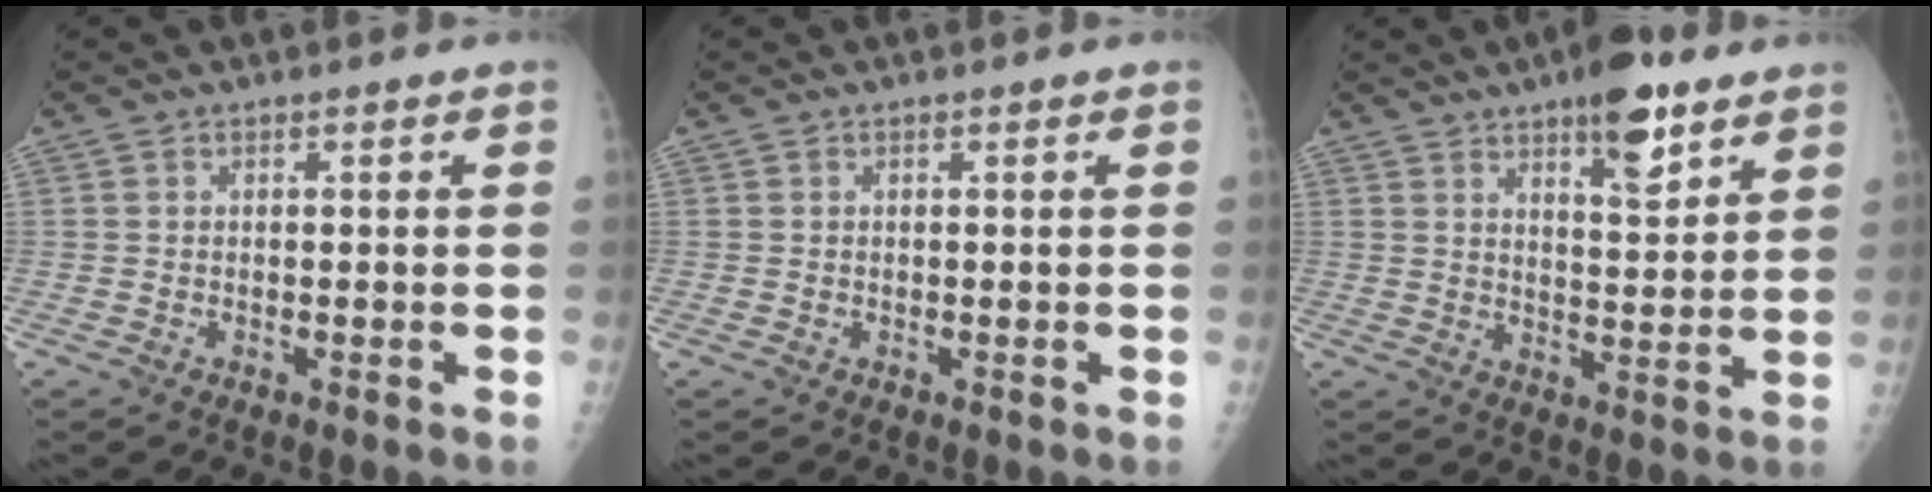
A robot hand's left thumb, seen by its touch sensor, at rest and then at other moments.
{"total": 0.0}
{"total": 9.9, "force": [6.2, 3.4, 6.9], "torque": [-0.084, -0.036, 0.092]}